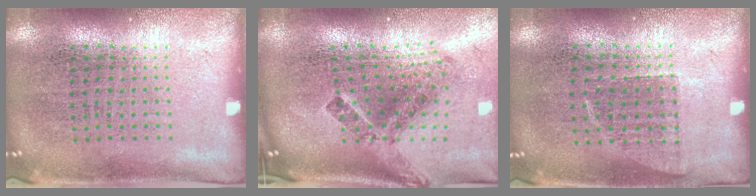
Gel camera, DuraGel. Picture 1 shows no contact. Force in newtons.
{"total": 2.9, "press": 1.7, "slide": 2.3}
{"total": 0.7, "press": 0.6, "slide": 0.2}